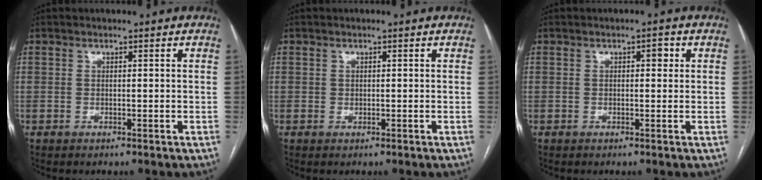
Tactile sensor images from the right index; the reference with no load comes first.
{"total": 0.5, "force": [0.2, 0.5, 0.1], "torque": [0.005, 0.001, 0.001]}
{"total": 1.5, "force": [0.4, 0.6, 1.3], "torque": [-0.014, 0.004, 0.004]}